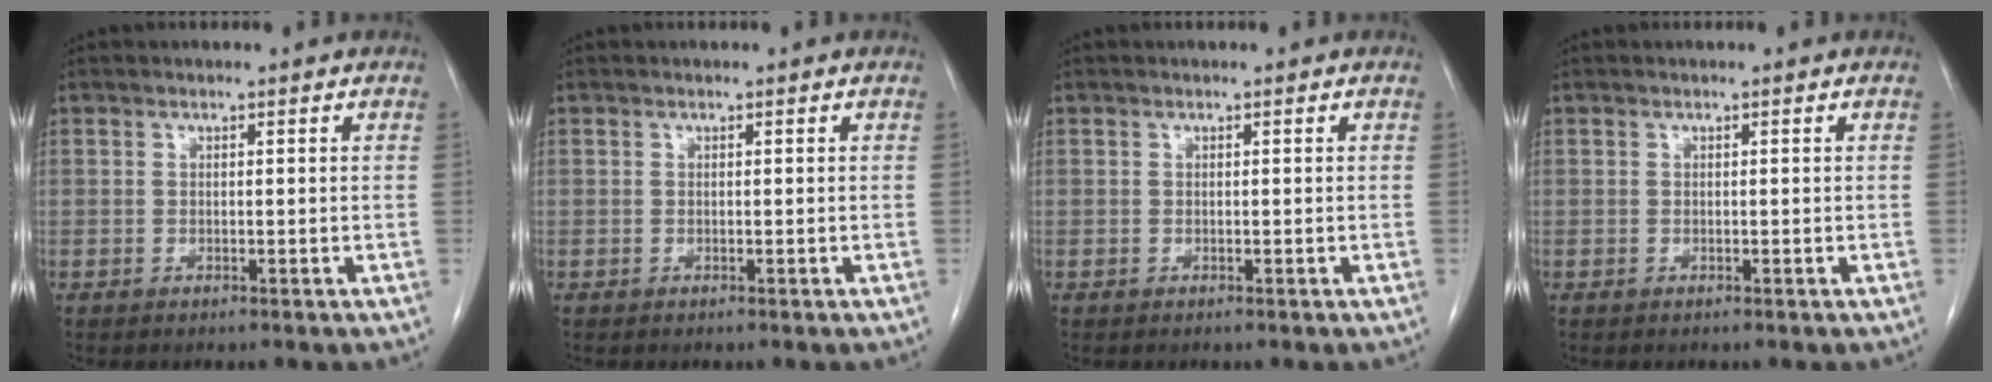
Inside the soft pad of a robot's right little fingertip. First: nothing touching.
{"total": 0.0}
{"total": 0.0}
{"total": 0.0}